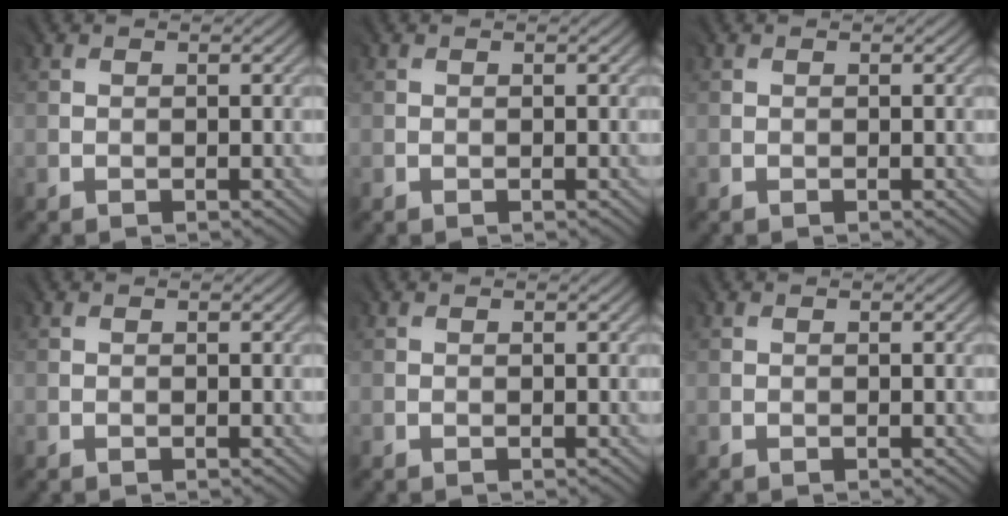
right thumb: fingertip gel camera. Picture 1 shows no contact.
{"total": 0.0}
{"total": 0.0}
{"total": 0.0}
{"total": 0.0}
{"total": 0.0}